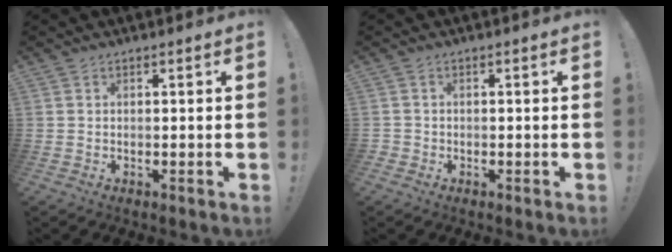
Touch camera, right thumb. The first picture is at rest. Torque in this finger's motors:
{"motor_torque": [0.03, -0.16, -0.16, 0.10, -0.03]}